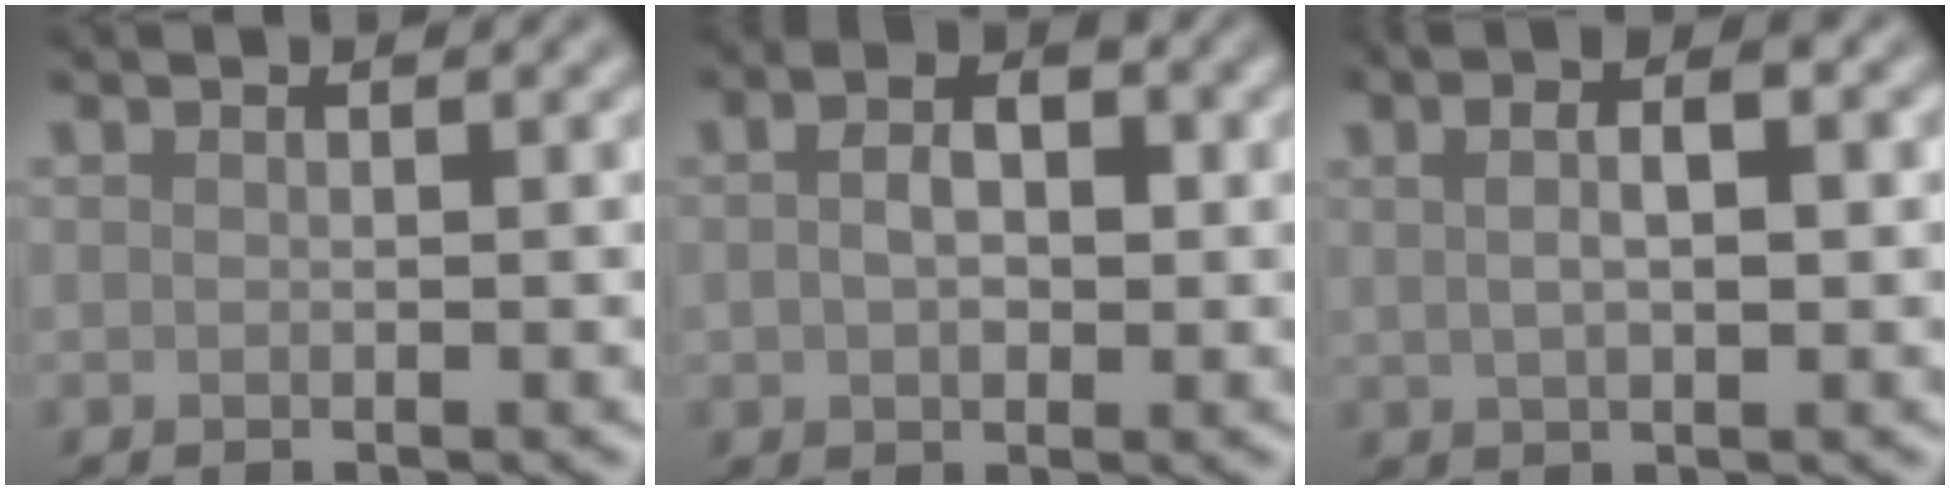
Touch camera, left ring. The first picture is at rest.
{"total": 4.4, "force": [0.6, 2.9, 3.3], "torque": [-0.059, 0.008, 0.004]}
{"total": 4.7, "force": [1.5, 1.9, 4.0], "torque": [-0.071, 0.005, 0.015]}